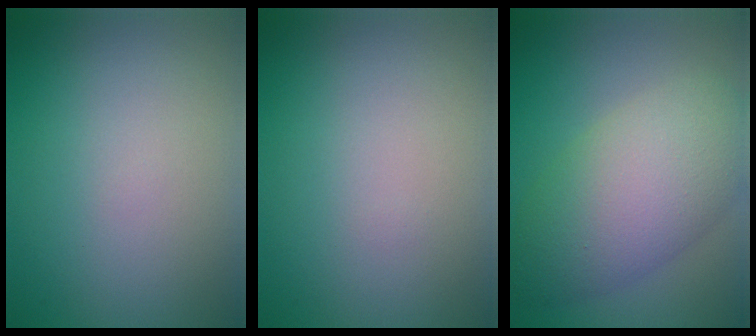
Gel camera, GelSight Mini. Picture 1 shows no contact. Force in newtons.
{"total": 0.0}
{"total": 7.9, "press": 7.9, "slide": 0.1}